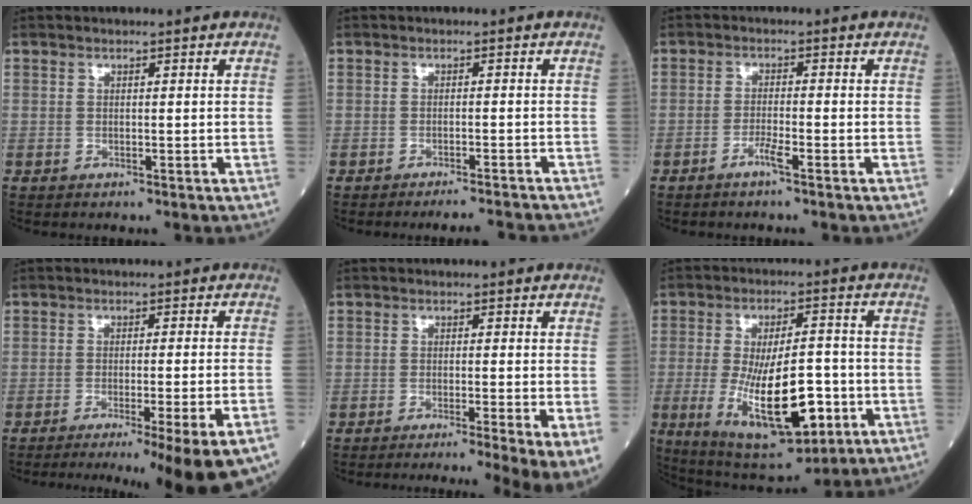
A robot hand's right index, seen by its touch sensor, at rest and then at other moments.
{"total": 6.6, "force": [-6.4, -0.4, 1.6], "torque": [-0.015, -0.014, -0.077]}
{"total": 2.4, "force": [-1.6, -0.2, 1.8], "torque": [-0.037, -0.001, -0.032]}
{"total": 14.6, "force": [-10.3, -0.7, 10.4], "torque": [-0.085, -0.031, -0.142]}
{"total": 9.3, "force": [-6.2, -0.7, 6.9], "torque": [-0.071, -0.025, -0.094]}
{"total": 16.4, "force": [-4.4, 5.2, 15.0], "torque": [-0.262, -0.013, -0.058]}